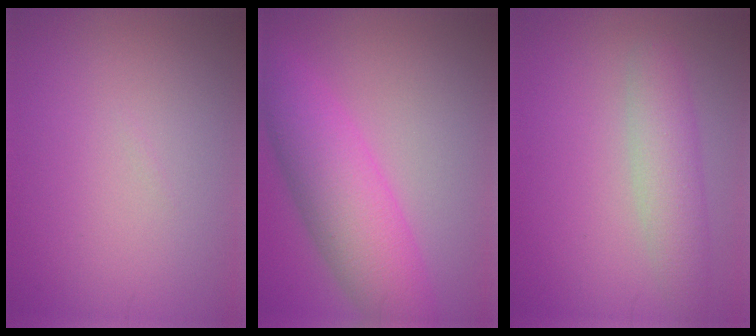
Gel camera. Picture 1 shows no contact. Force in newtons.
{"total": 6.9, "press": 6.9, "slide": 0.1}
{"total": 3.6, "press": 3.6, "slide": 0.1}